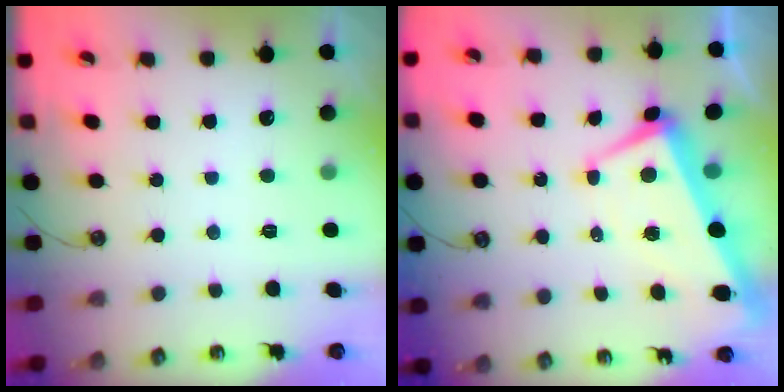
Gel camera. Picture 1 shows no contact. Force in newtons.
{"total": 1.9, "press": 1.5, "slide": 1.2}